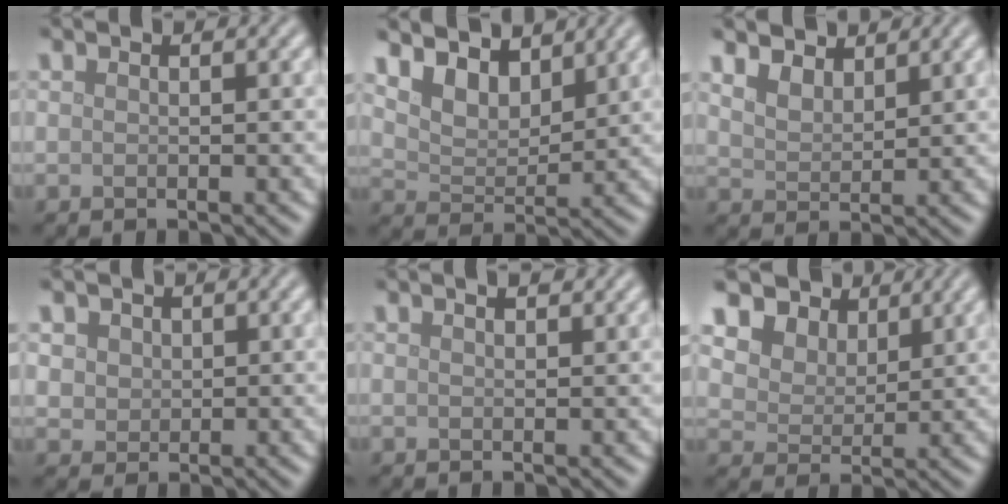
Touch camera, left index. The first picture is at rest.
{"total": 6.1, "force": [4.7, 2.8, 2.6], "torque": [-0.078, -0.007, 0.083]}
{"total": 4.6, "force": [3.8, 1.9, 1.9], "torque": [-0.055, 0.008, 0.058]}
{"total": 3.1, "force": [1.4, 2.4, 1.3], "torque": [-0.039, 0.006, 0.030]}
{"total": 1.5, "force": [1.1, 0.4, 0.9], "torque": [-0.014, 0.001, 0.016]}
{"total": 9.5, "force": [5.9, 6.3, 3.8], "torque": [-0.091, 0.009, 0.103]}